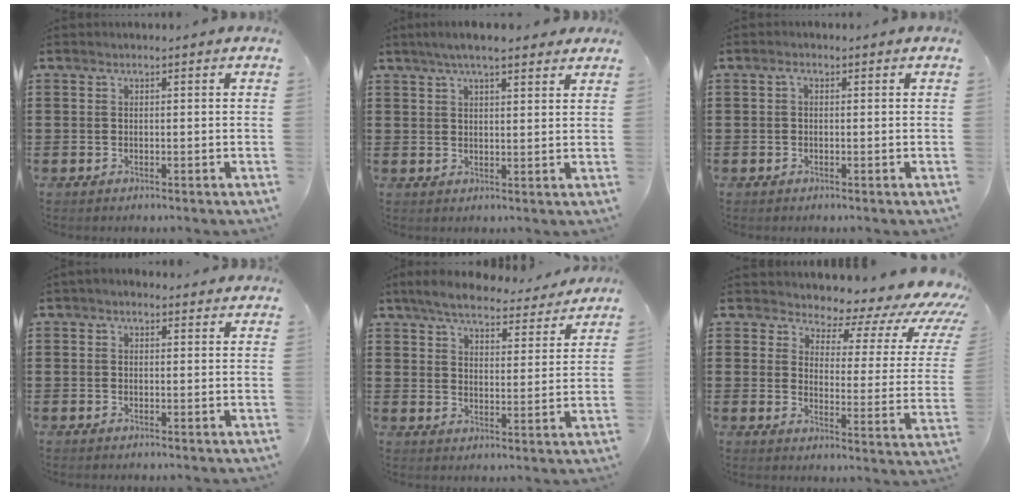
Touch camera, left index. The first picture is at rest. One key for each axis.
{"total": 5.3, "fx": 4.2, "fy": 1.0, "fz": 3.2, "tx": -0.070, "ty": 0.002, "tz": 0.074}
{"total": 0.8, "fx": -0.2, "fy": 0.4, "fz": 0.6, "tx": -0.014, "ty": 0.002, "tz": -0.005}
{"total": 1.2, "fx": 0.9, "fy": 0.6, "fz": 0.5, "tx": -0.012, "ty": 0.006, "tz": 0.016}
{"total": 6.2, "fx": 5.8, "fy": 1.0, "fz": 1.9, "tx": -0.063, "ty": -0.026, "tz": 0.102}
{"total": 5.2, "fx": 3.9, "fy": 2.1, "fz": 2.6, "tx": -0.052, "ty": -0.035, "tz": 0.057}